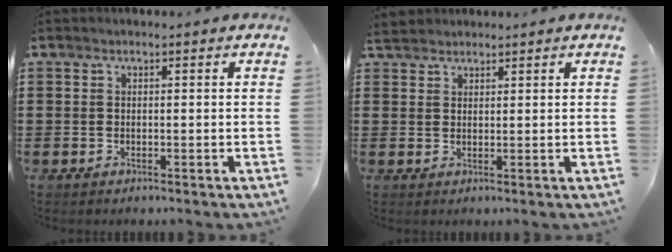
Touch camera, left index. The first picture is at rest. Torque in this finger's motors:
{"motor_torque": [0.38, -0.44, 0.00, 0.00]}